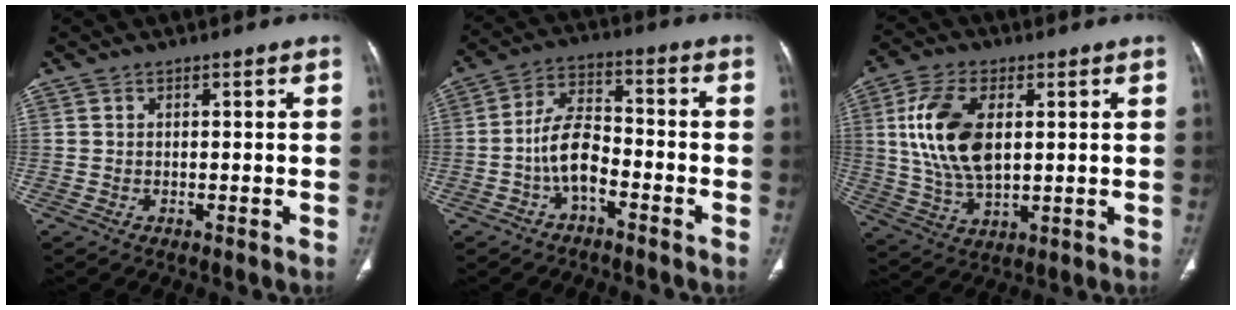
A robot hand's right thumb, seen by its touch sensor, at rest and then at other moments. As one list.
[{"total": 7.9, "force": [-3.3, 4.5, 5.7], "torque": [-0.099, 0.040, -0.067]}, {"total": 14.3, "force": [2.7, 7.8, 11.7], "torque": [-0.231, -0.006, 0.057]}]